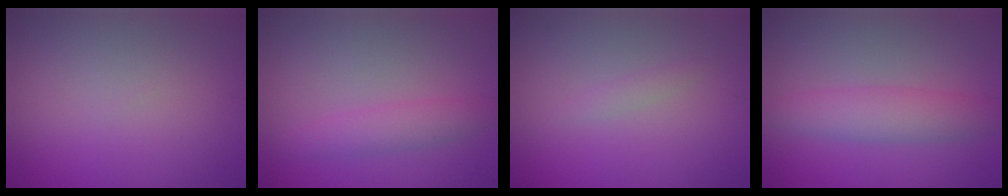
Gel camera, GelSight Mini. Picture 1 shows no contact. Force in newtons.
{"total": 2.3, "press": 2.3, "slide": 0.1}
{"total": 0.8, "press": 0.8, "slide": 0.0}
{"total": 3.4, "press": 3.4, "slide": 0.1}